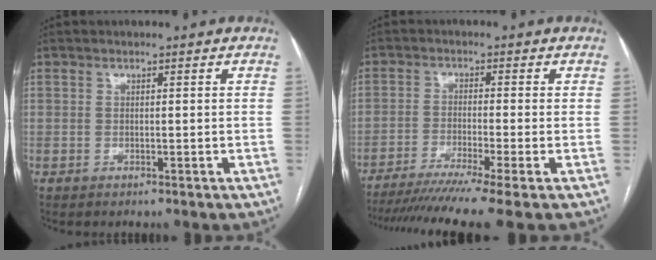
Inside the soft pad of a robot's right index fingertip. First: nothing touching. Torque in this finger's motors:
{"motor_torque": [1.02, -0.80, 0.62, 0.15]}